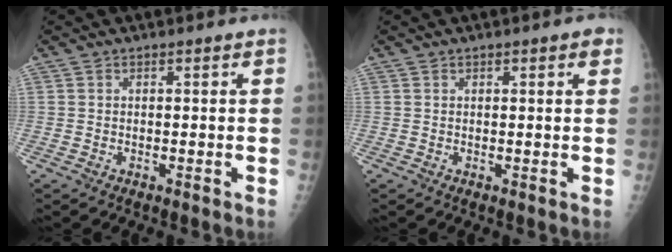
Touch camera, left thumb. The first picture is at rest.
{"total": 2.2, "force": [1.1, 0.7, 1.8], "torque": [-0.015, -0.001, 0.013]}